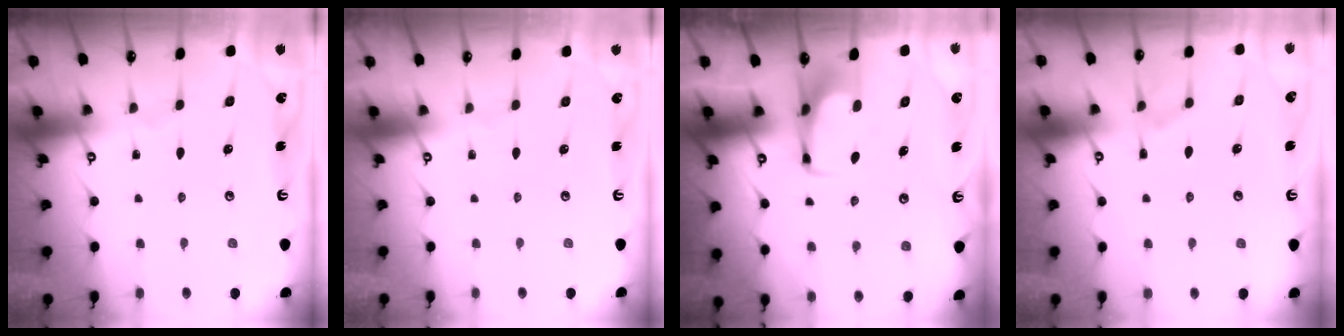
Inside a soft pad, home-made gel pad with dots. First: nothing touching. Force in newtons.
{"total": 1.5, "press": 1.4, "slide": 0.6}
{"total": 3.0, "press": 2.9, "slide": 0.4}
{"total": 1.2, "press": 0.5, "slide": 1.1}